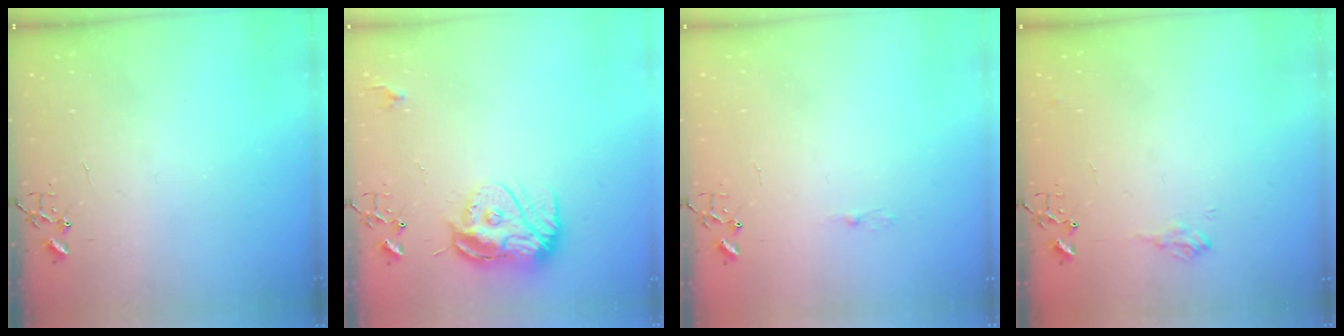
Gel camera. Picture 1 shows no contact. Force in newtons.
{"total": 12.4, "press": 12.4, "slide": 1.4}
{"total": 2.5, "press": 2.5, "slide": 0.3}
{"total": 8.5, "press": 8.4, "slide": 0.8}